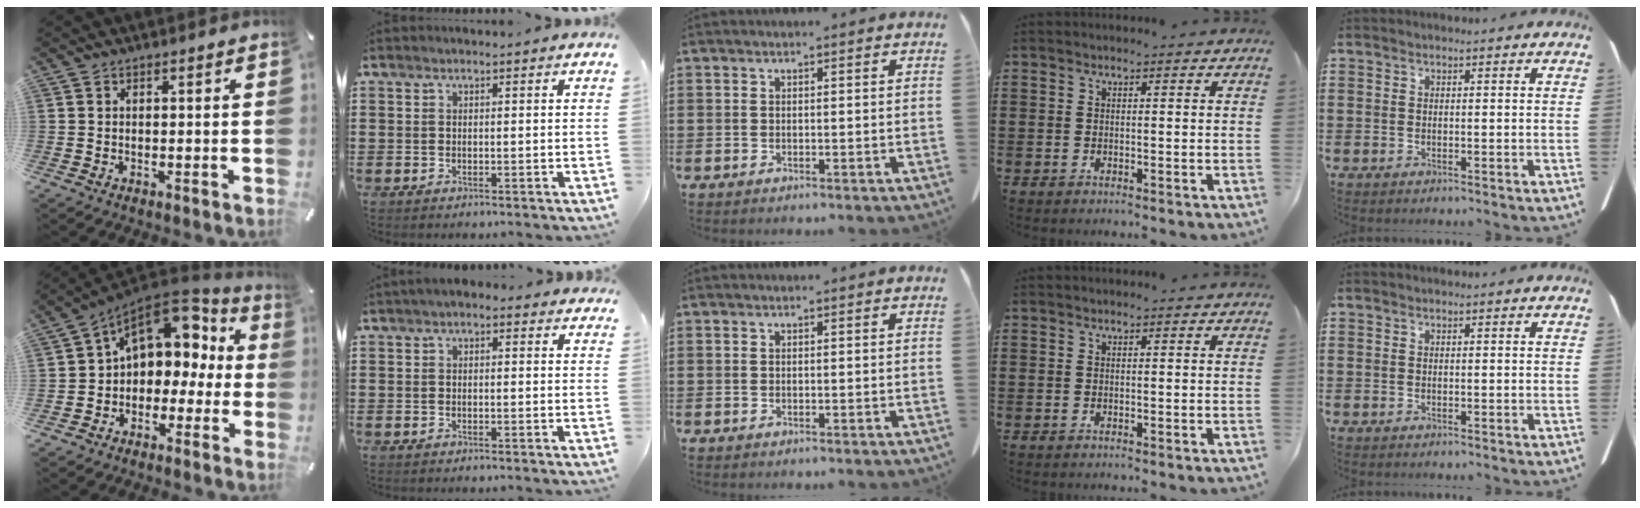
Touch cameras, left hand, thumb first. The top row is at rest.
{"thumb": {"total": 12.0, "force": [4.6, 8.7, 6.9], "torque": [-0.110, -0.028, 0.083]}, "index": {"total": 1.4, "force": [0.4, 0.9, 1.0], "torque": [-0.020, 0.007, 0.006]}}